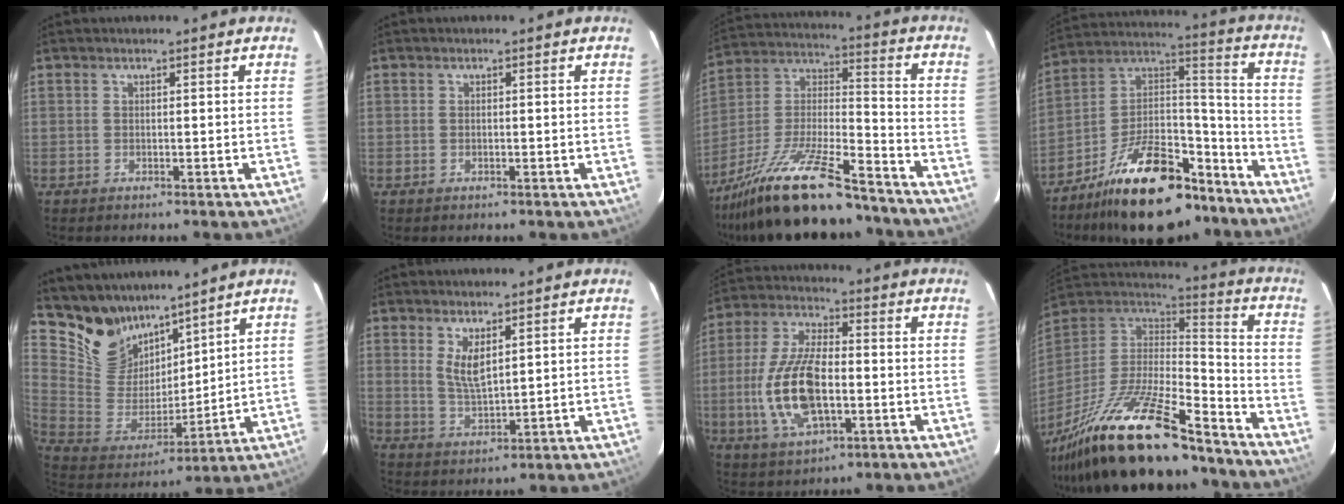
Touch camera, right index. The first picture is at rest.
{"total": 0.0}
{"total": 24.6, "force": [-19.1, 5.2, 14.6], "torque": [-0.281, -0.021, -0.313]}
{"total": 24.1, "force": [-16.9, 10.9, 13.4], "torque": [-0.244, 0.044, -0.253]}
{"total": 14.2, "force": [11.6, 7.5, 3.3], "torque": [-0.088, 0.002, 0.239]}
{"total": 5.0, "force": [2.3, 1.7, 4.1], "torque": [-0.075, -0.012, 0.049]}
{"total": 15.3, "force": [-2.8, 6.8, 13.4], "torque": [-0.282, -0.001, -0.048]}
{"total": 28.0, "force": [-20.8, 7.0, 17.5], "torque": [-0.337, -0.046, -0.344]}